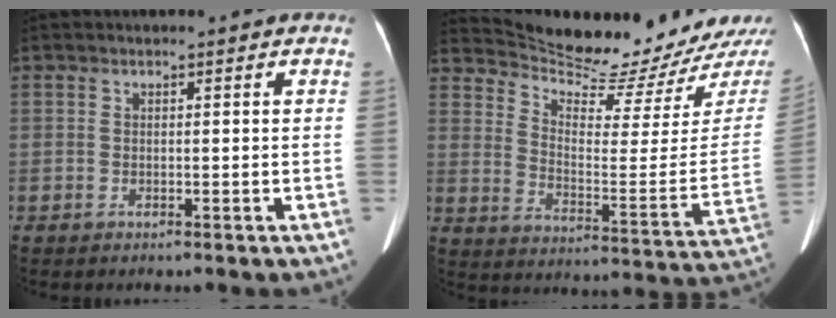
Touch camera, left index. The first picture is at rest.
{"total": 19.5, "force": [18.6, -0.1, 6.0], "torque": [-0.106, -0.085, 0.265]}